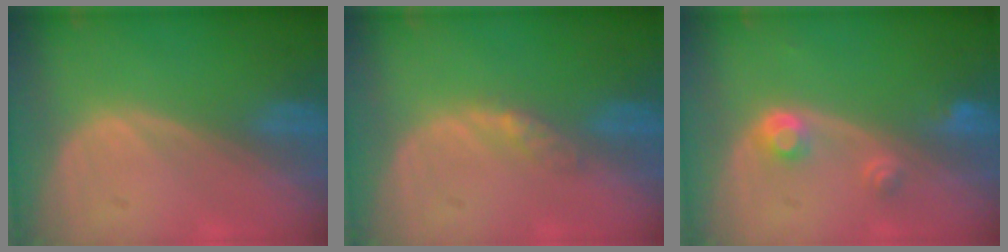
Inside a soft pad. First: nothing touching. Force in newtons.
{"total": 2.2, "press": 1.9, "slide": 1.2}
{"total": 3.0, "press": 2.8, "slide": 1.0}